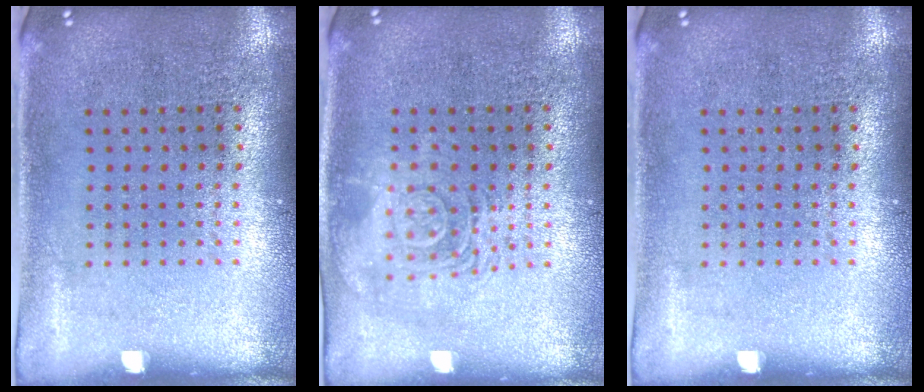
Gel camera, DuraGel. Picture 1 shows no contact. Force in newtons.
{"total": 2.8, "press": 2.7, "slide": 0.4}
{"total": 0.0}